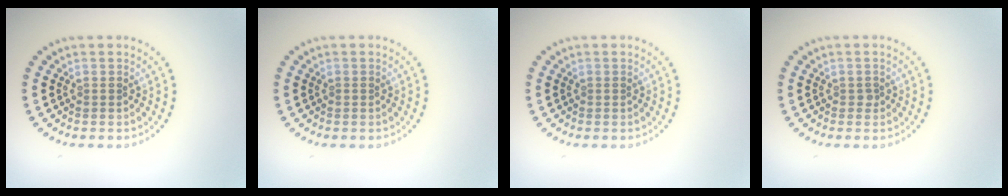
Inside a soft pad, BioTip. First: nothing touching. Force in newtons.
{"total": 0.0}
{"total": 0.0}
{"total": 0.5, "press": 0.3, "slide": 0.4}